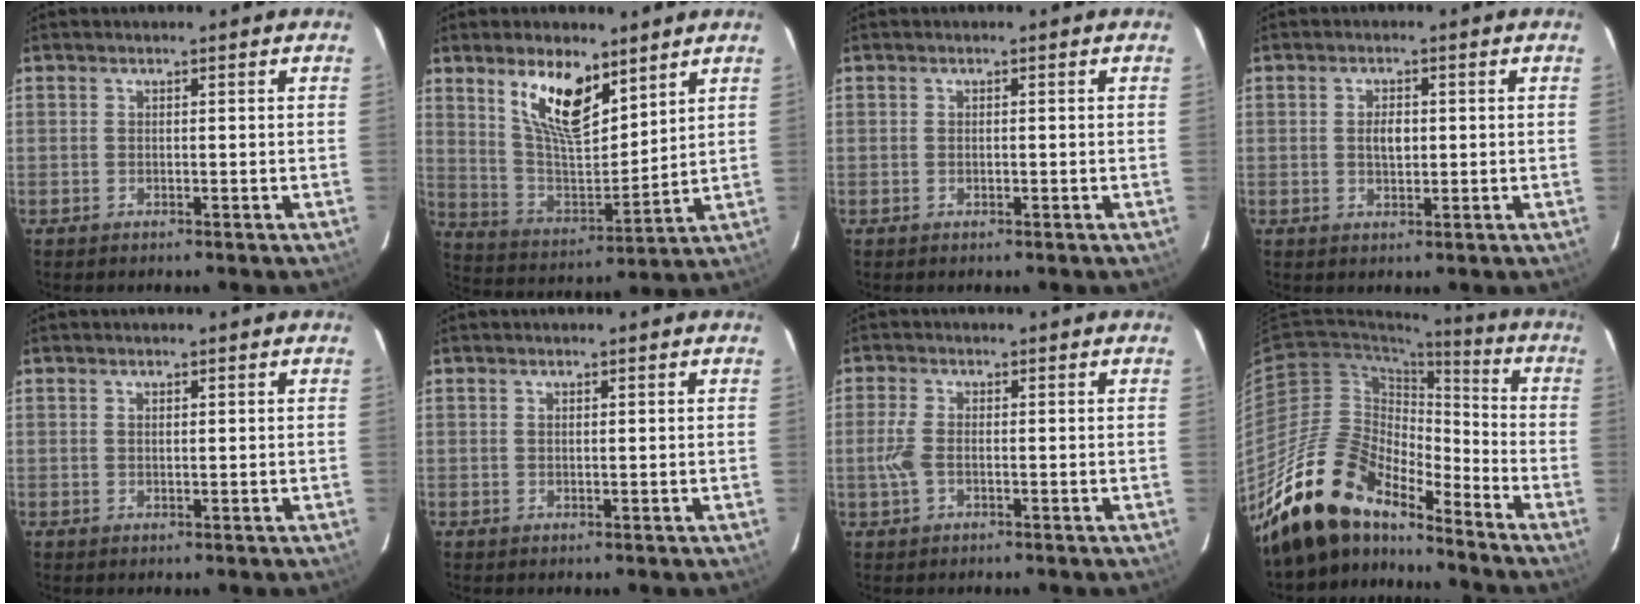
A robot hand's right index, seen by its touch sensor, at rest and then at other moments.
{"total": 14.0, "force": [8.4, 5.5, 9.7], "torque": [-0.179, -0.001, 0.167]}
{"total": 0.6, "force": [-0.1, 0.2, 0.6], "torque": [-0.009, 0.001, -0.001]}
{"total": 3.0, "force": [0.2, 1.7, 2.5], "torque": [-0.044, 0.004, 0.004]}
{"total": 0.9, "force": [0.4, 0.4, 0.7], "torque": [-0.012, 0.003, 0.006]}
{"total": 0.6, "force": [0.3, 0.3, 0.5], "torque": [-0.010, 0.003, 0.005]}
{"total": 3.9, "force": [-0.8, 1.9, 3.3], "torque": [-0.078, 0.000, -0.015]}
{"total": 17.7, "force": [-15.3, 6.0, 6.8], "torque": [-0.130, 0.010, -0.282]}